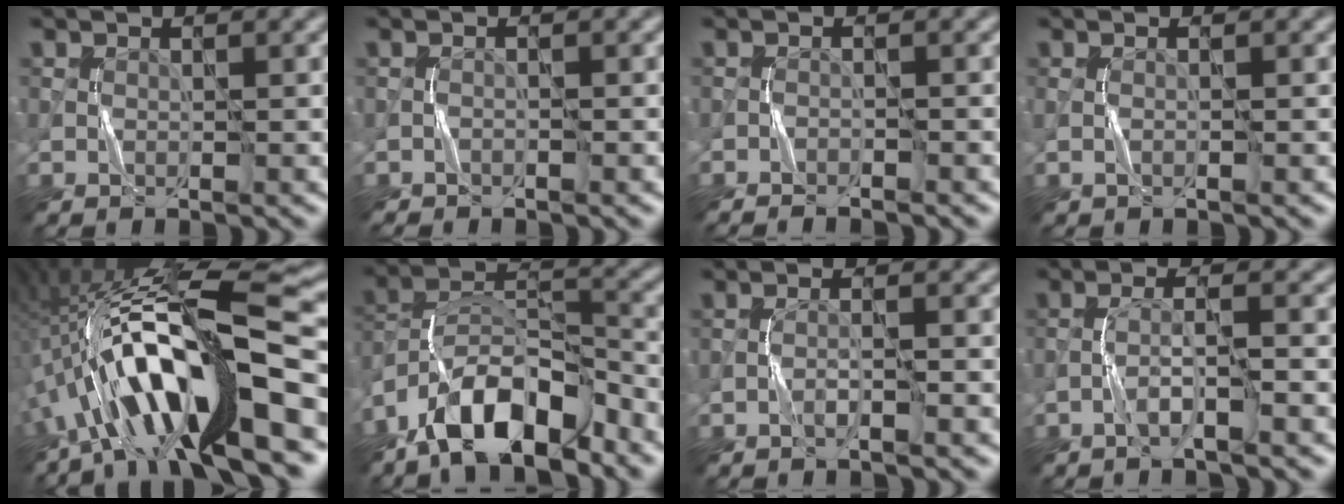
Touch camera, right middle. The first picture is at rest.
{"total": 0.7, "force": [-0.7, 0.1, 0.1], "torque": [-0.002, 0.001, -0.013]}
{"total": 1.8, "force": [-1.7, 0.1, 0.6], "torque": [-0.017, 0.001, -0.031]}
{"total": 0.8, "force": [-0.1, 0.1, 0.8], "torque": [-0.017, -0.003, -0.004]}
{"total": 16.8, "force": [-4.7, 4.3, 15.6], "torque": [-0.273, 0.041, -0.082]}
{"total": 10.3, "force": [-7.3, 3.7, 6.2], "torque": [-0.102, 0.012, -0.145]}
{"total": 1.4, "force": [-0.9, 0.0, 1.1], "torque": [-0.021, 0.008, -0.021]}
{"total": 2.8, "force": [-1.6, 0.1, 2.2], "torque": [-0.044, 0.014, -0.035]}